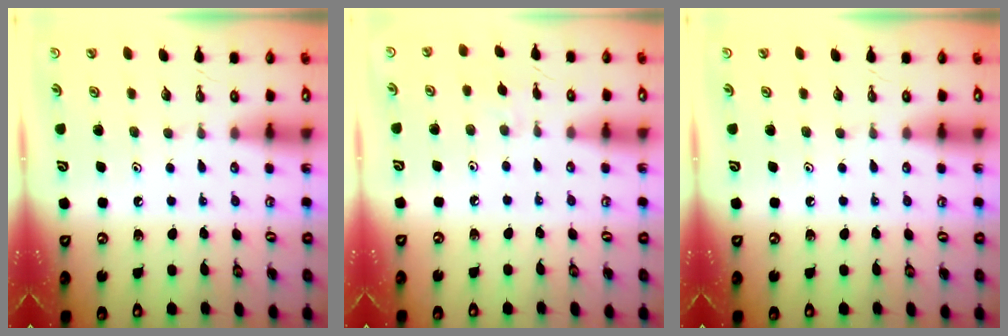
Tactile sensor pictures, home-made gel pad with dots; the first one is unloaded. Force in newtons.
{"total": 3.3, "press": 3.2, "slide": 0.7}
{"total": 0.0}